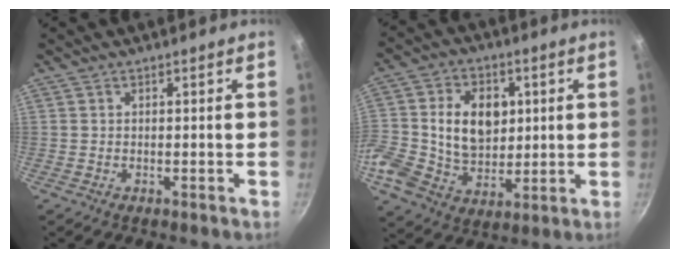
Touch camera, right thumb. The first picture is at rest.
{"total": 18.8, "force": [2.0, 14.3, 12.0], "torque": [-0.225, 0.018, 0.036]}